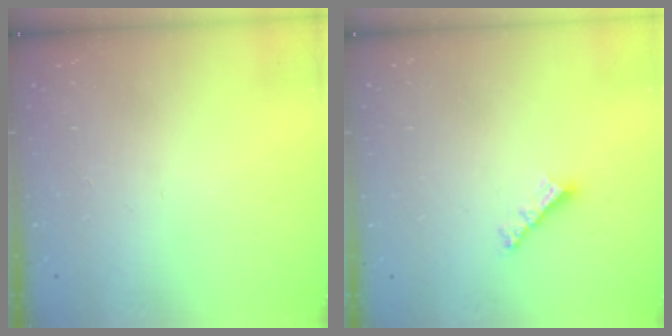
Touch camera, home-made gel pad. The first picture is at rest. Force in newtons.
{"total": 3.8, "press": 3.8, "slide": 0.2}